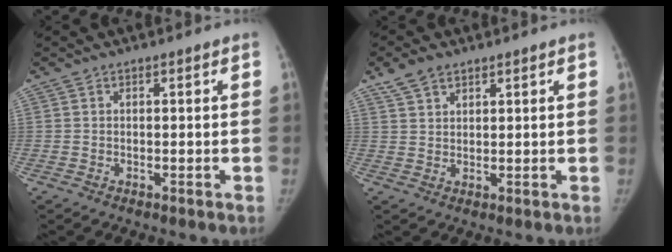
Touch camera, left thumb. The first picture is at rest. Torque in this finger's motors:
{"motor_torque": [0.59, 0.09, 0.75, -0.45, 0.07]}